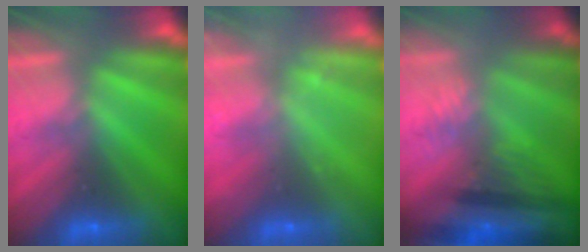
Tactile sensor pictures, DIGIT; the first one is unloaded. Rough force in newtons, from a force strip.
{"total": 2.2}
{"total": 9.2}